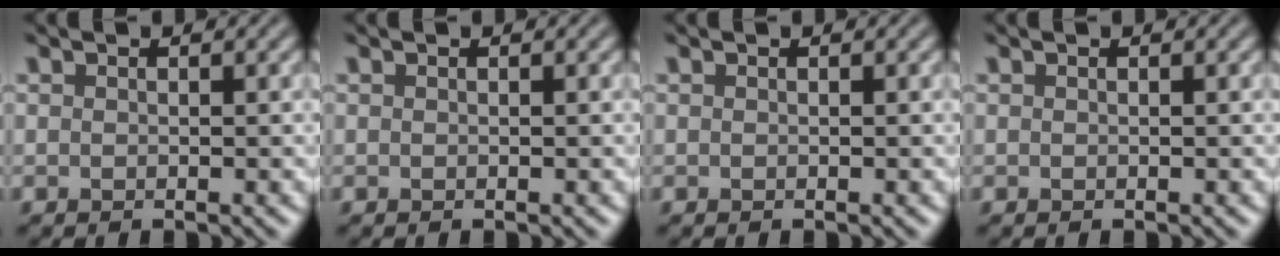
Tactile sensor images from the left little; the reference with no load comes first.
{"total": 0.0}
{"total": 0.0}
{"total": 0.0}